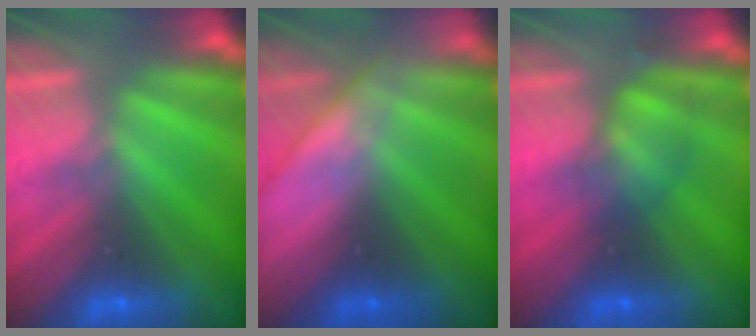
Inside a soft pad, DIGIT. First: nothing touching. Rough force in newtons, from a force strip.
{"total": 2.9}
{"total": 2.4}